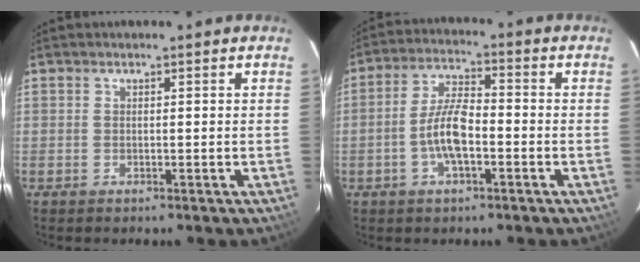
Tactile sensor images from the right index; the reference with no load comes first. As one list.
[{"total": 7.4, "force": [-2.5, 2.2, 6.6], "torque": [-0.138, 0.009, -0.048]}]